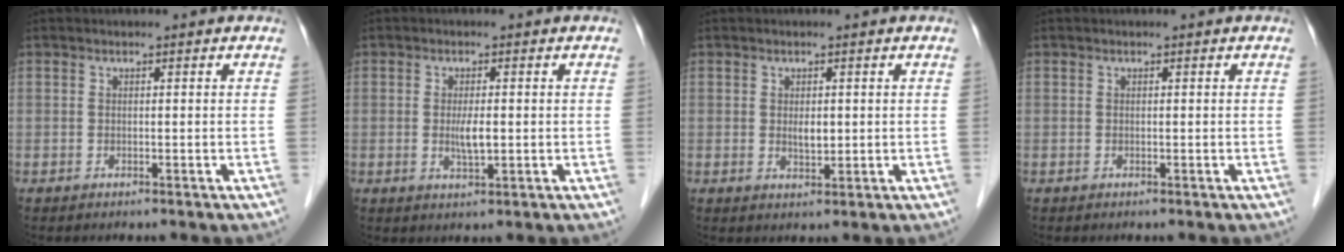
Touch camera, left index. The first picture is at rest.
{"total": 2.9, "force": [-0.3, 0.7, 2.8], "torque": [-0.057, -0.006, -0.003]}
{"total": 1.9, "force": [0.2, 1.0, 1.7], "torque": [-0.030, -0.006, 0.005]}
{"total": 0.0}